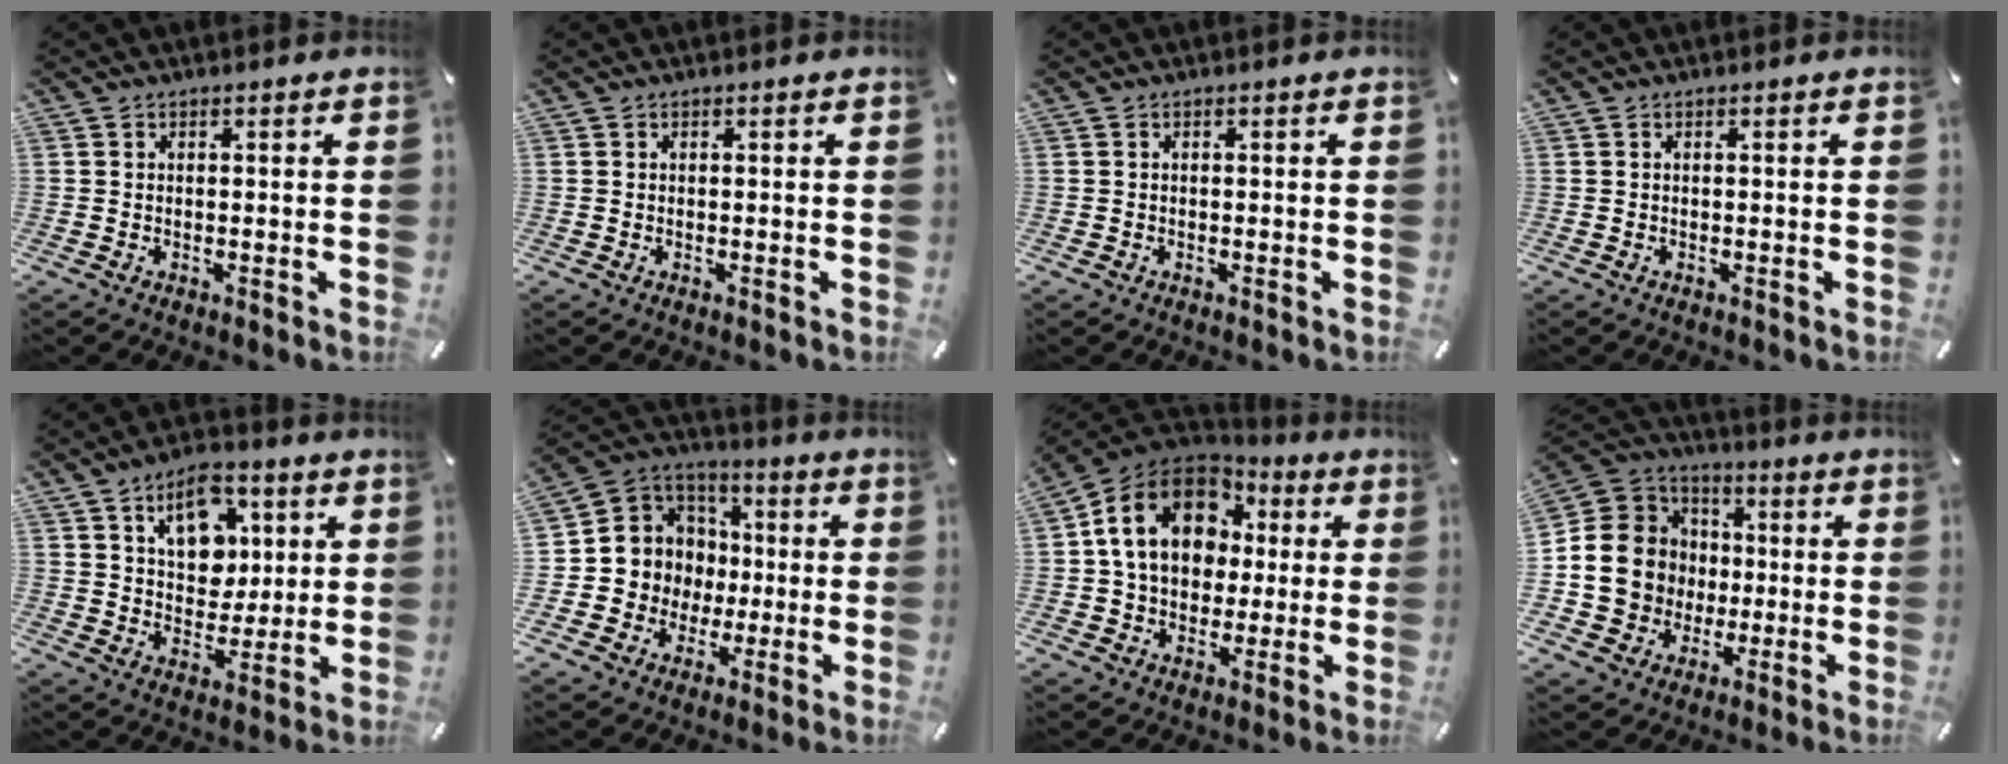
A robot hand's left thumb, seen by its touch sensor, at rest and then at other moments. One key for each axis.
{"total": 0.0}
{"total": 0.0}
{"total": 0.0}
{"total": 12.0, "fx": 5.3, "fy": 8.9, "fz": 6.1, "tx": -0.083, "ty": -0.017, "tz": 0.094}
{"total": 11.1, "fx": -0.8, "fy": 11.1, "fz": 0.2, "tx": -0.017, "ty": -0.013, "tz": 0.000}
{"total": 15.8, "fx": 3.0, "fy": 12.9, "fz": 8.5, "tx": -0.172, "ty": 0.005, "tz": 0.059}
{"total": 14.8, "fx": -1.5, "fy": 14.3, "fz": 3.7, "tx": -0.075, "ty": 0.002, "tz": -0.015}